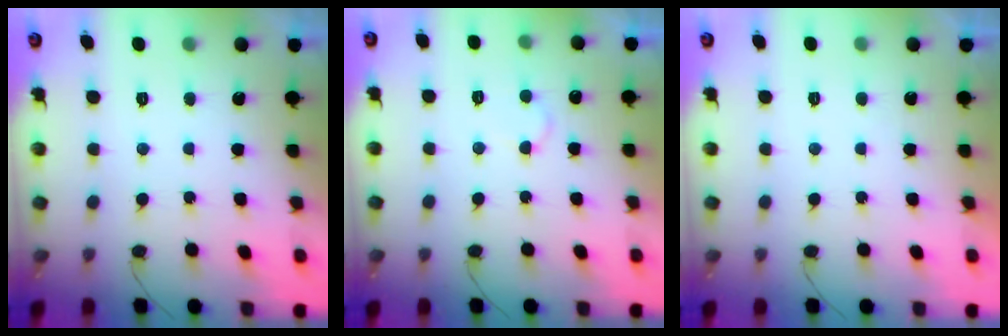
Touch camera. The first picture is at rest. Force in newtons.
{"total": 4.6, "press": 4.5, "slide": 0.4}
{"total": 1.9, "press": 1.9, "slide": 0.1}